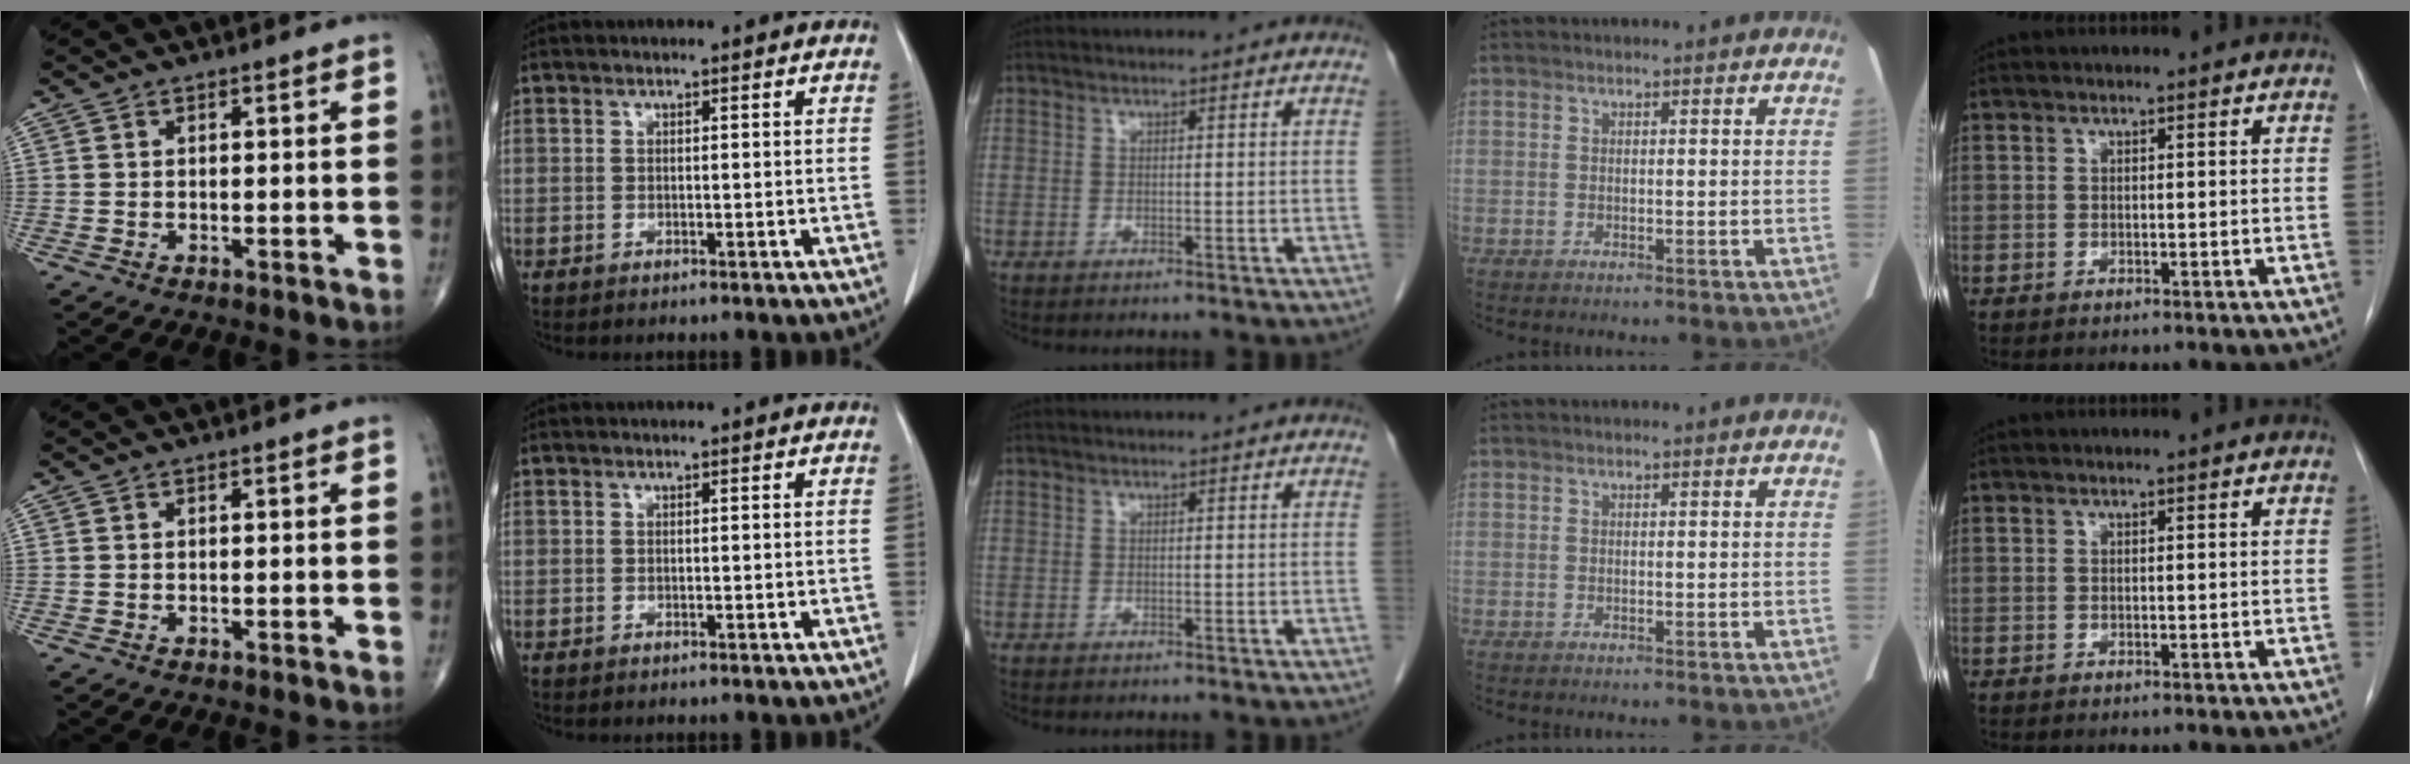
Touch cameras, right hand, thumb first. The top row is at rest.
{}